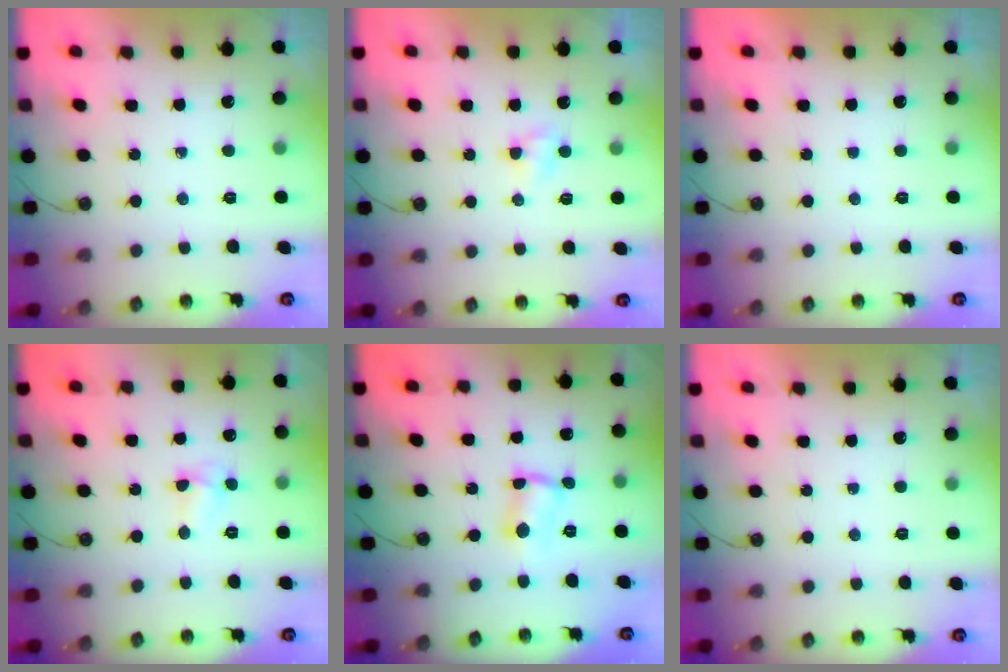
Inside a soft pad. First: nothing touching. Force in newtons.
{"total": 2.6, "press": 2.6, "slide": 0.3}
{"total": 0.0}
{"total": 3.6, "press": 3.6, "slide": 0.5}
{"total": 2.0, "press": 2.0, "slide": 0.6}
{"total": 0.0}